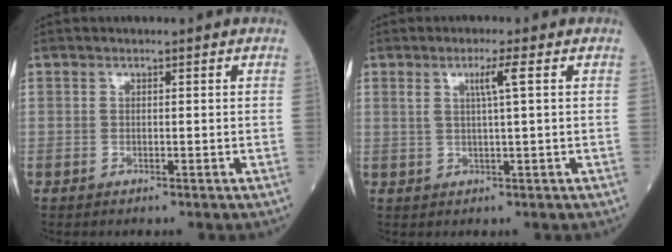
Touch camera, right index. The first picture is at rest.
{"total": 3.3, "force": [1.2, -0.5, 3.0], "torque": [-0.057, -0.001, 0.021]}